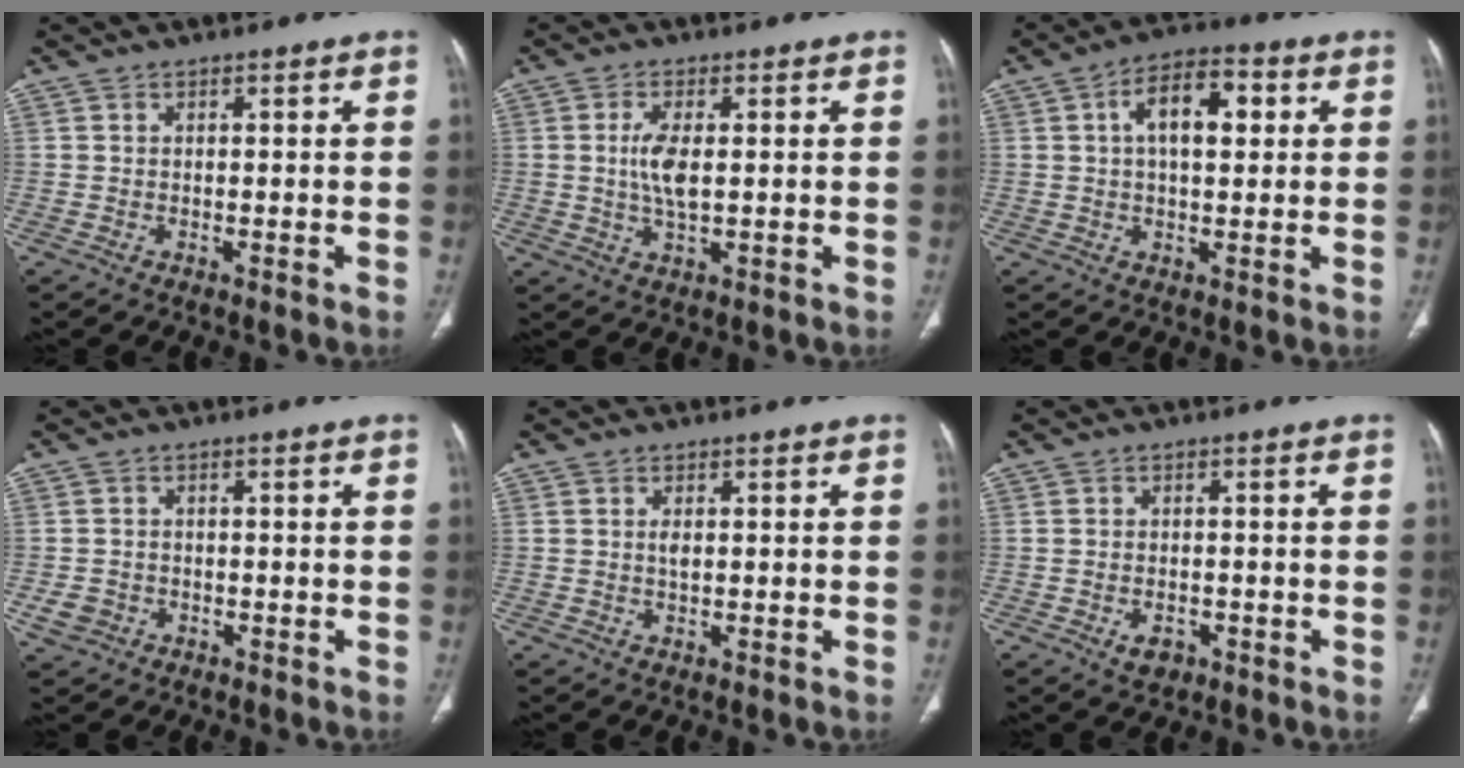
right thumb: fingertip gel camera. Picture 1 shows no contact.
{"total": 5.3, "force": [0.5, 2.1, 4.9], "torque": [-0.106, -0.005, 0.011]}
{"total": 9.9, "force": [2.4, 5.1, 8.1], "torque": [-0.119, 0.017, 0.032]}
{"total": 3.3, "force": [-1.1, 2.9, 1.2], "torque": [-0.021, 0.008, -0.015]}
{"total": 1.3, "force": [0.2, 0.6, 1.1], "torque": [-0.019, -0.001, 0.006]}
{"total": 3.1, "force": [-1.4, 2.1, 1.8], "torque": [-0.026, 0.005, -0.016]}